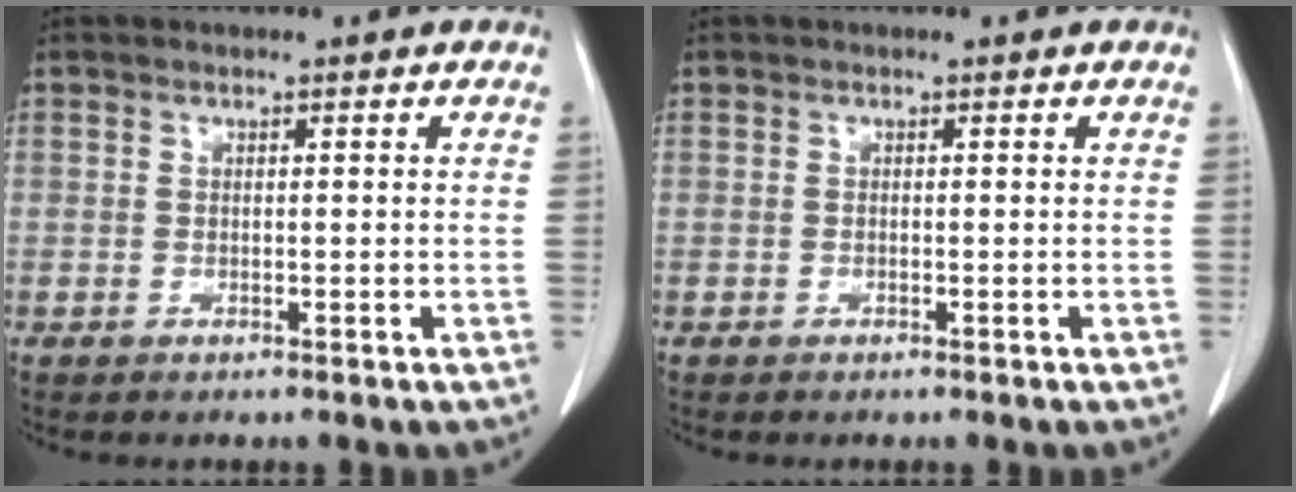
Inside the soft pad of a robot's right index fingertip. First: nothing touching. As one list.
[{"total": 0.0}]